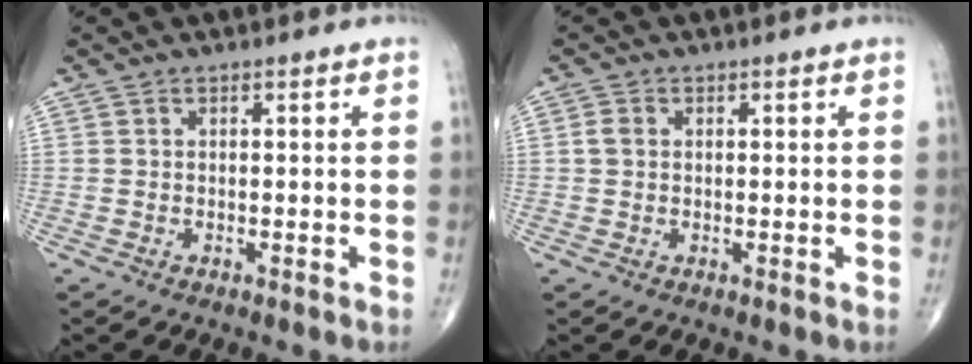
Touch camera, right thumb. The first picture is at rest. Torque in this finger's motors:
{"motor_torque": [-0.12, 0.08, 0.14, -0.05, 0.03]}